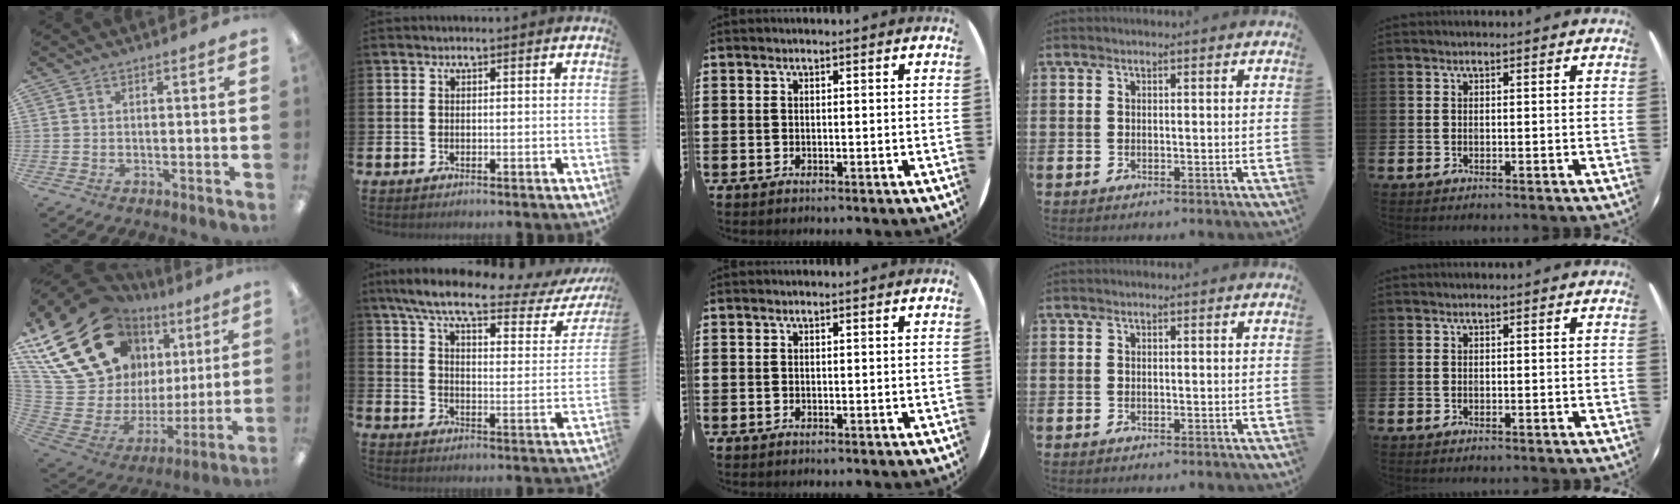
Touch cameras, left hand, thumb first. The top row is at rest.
{"thumb": {"total": 25.5, "force": [14.2, 17.0, 12.7], "torque": [-0.252, -0.086, 0.288]}, "index": {"total": 7.7, "force": [5.9, 1.3, 4.8], "torque": [-0.107, -0.037, 0.092]}}